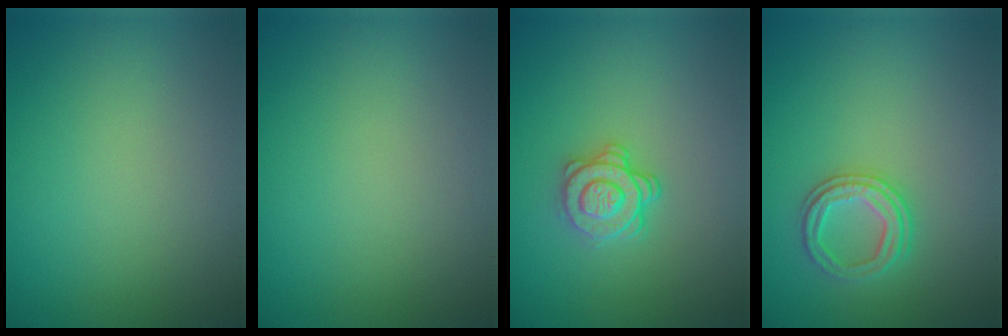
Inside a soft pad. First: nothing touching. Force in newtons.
{"total": 0.0}
{"total": 2.9, "press": 2.5, "slide": 1.3}
{"total": 2.5, "press": 2.4, "slide": 0.9}